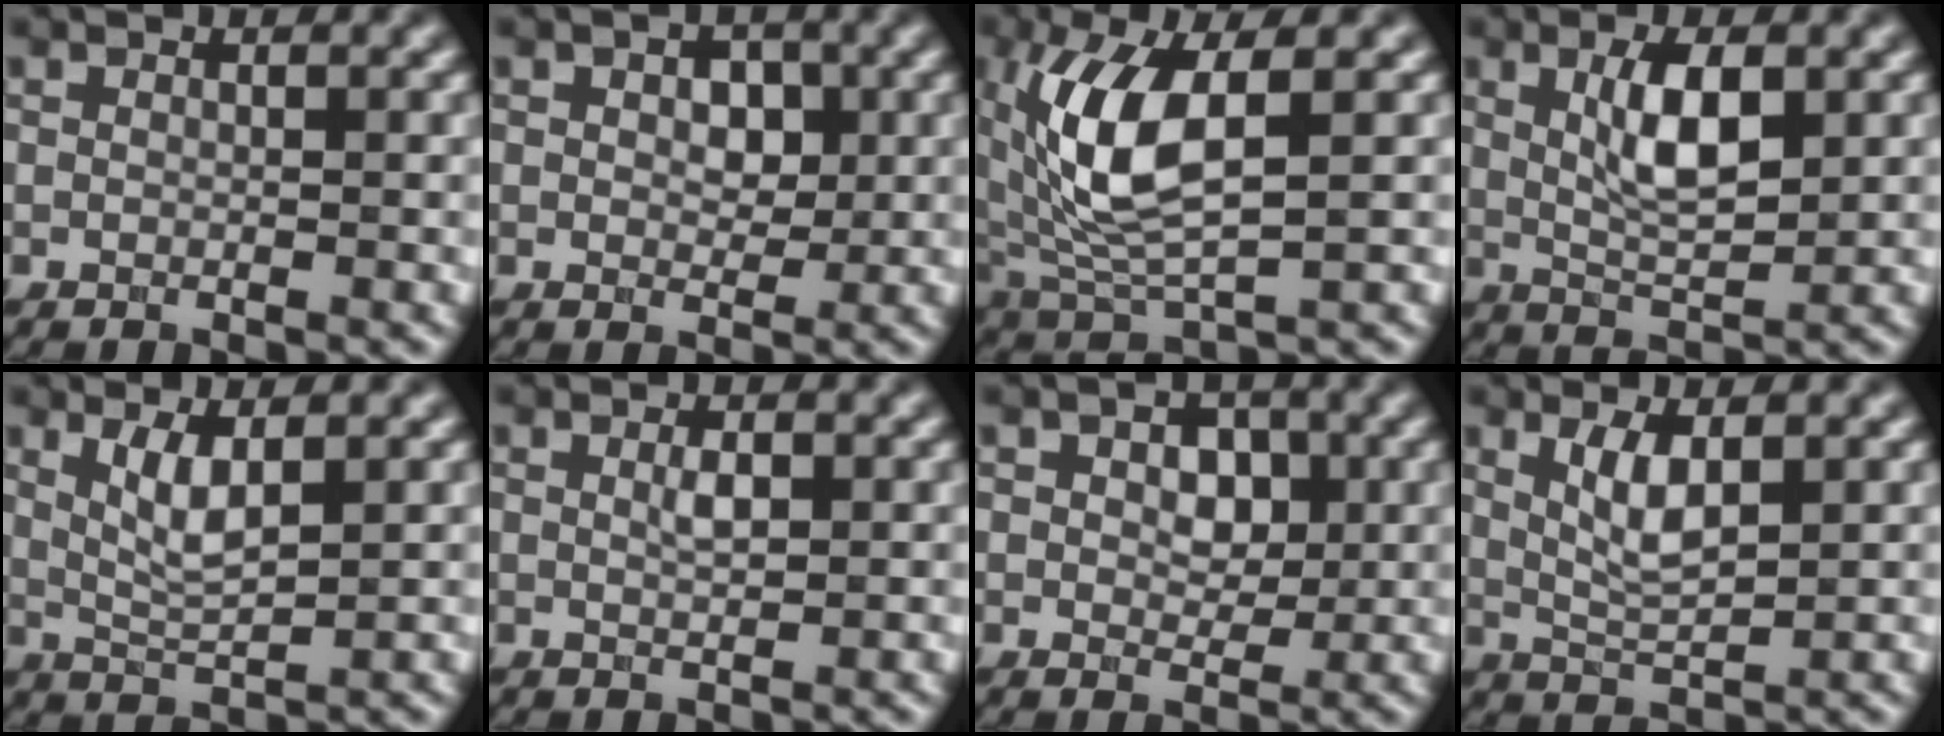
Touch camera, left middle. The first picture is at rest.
{"total": 2.0, "force": [0.4, 1.3, 1.5], "torque": [-0.027, 0.002, 0.015]}
{"total": 8.1, "force": [1.3, 3.2, 7.4], "torque": [-0.178, 0.001, 0.037]}
{"total": 4.1, "force": [0.9, 1.1, 3.8], "torque": [-0.084, 0.001, 0.027]}
{"total": 2.6, "force": [0.9, 0.5, 2.3], "torque": [-0.055, -0.005, 0.032]}
{"total": 0.7, "force": [0.1, 0.0, 0.7], "torque": [-0.023, 0.002, 0.011]}
{"total": 2.6, "force": [0.5, 1.8, 1.9], "torque": [-0.035, 0.005, 0.012]}
{"total": 2.8, "force": [0.9, 0.7, 2.6], "torque": [-0.062, -0.004, 0.030]}